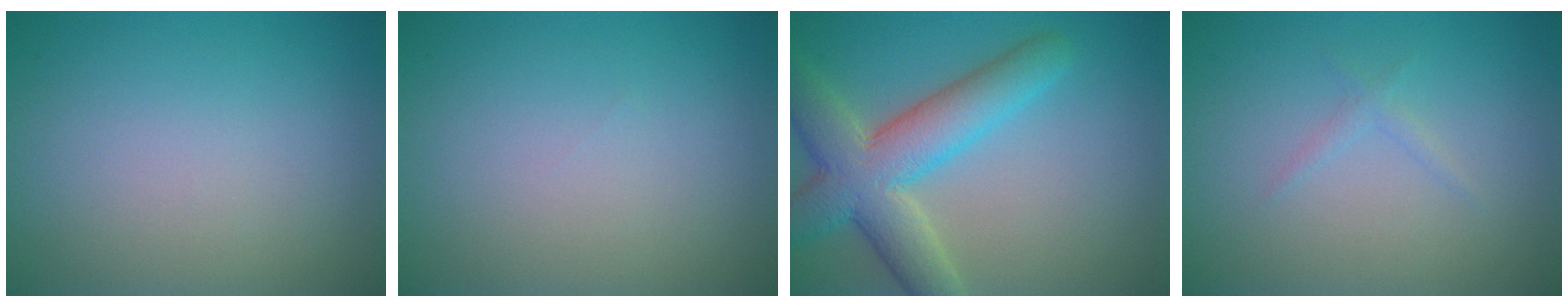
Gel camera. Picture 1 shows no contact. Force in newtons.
{"total": 0.0}
{"total": 7.7, "press": 7.7, "slide": 0.3}
{"total": 0.9, "press": 0.9, "slide": 0.1}